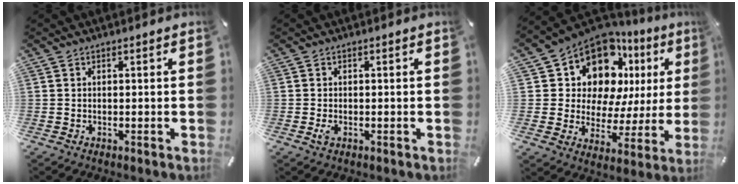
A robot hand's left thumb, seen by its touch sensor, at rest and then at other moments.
{"total": 1.5, "force": [-0.5, 0.8, 1.2], "torque": [-0.027, -0.002, -0.011]}
{"total": 13.7, "force": [8.8, 8.9, 5.7], "torque": [-0.104, -0.080, 0.157]}